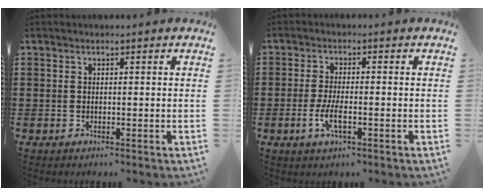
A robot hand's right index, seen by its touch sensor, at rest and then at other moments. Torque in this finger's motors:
{"motor_torque": [1.65, 0.49, 0.47, 0.10]}